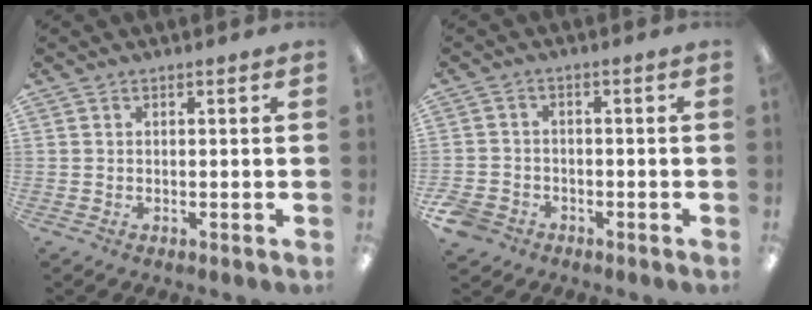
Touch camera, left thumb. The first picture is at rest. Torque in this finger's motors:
{"motor_torque": [-0.46, 1.25, 0.17, -0.12, 0.00]}